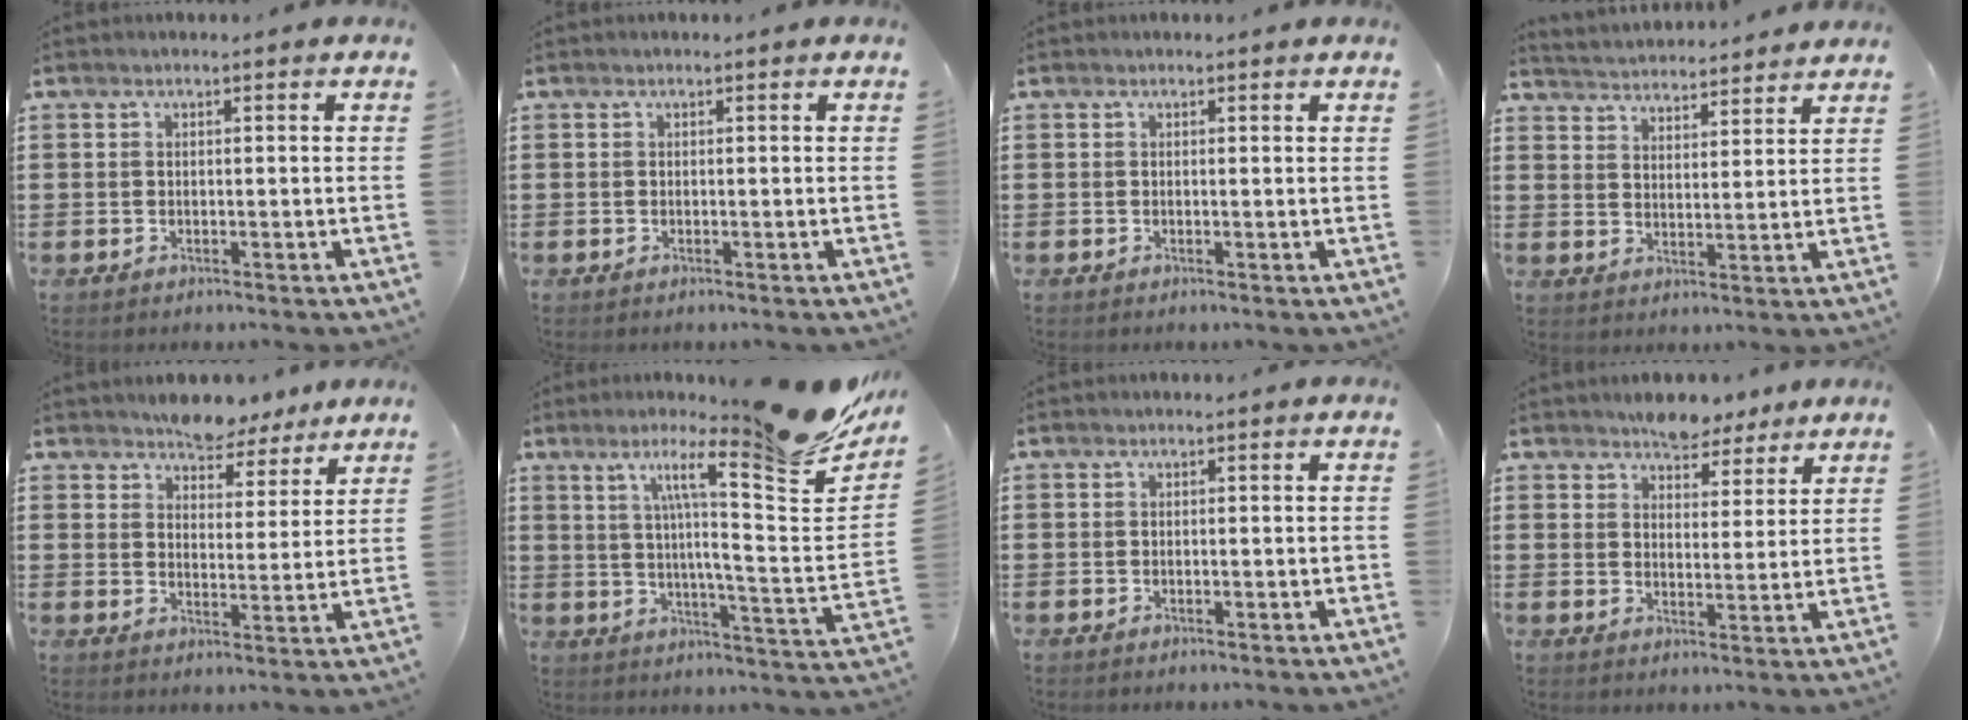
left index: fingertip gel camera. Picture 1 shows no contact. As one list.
[{"total": 0.0}, {"total": 0.0}, {"total": 3.7, "force": [3.6, 0.0, -0.9], "torque": [-0.004, -0.026, 0.060]}, {"total": 4.8, "force": [4.6, 1.1, -0.4], "torque": [-0.011, -0.016, 0.087]}, {"total": 15.6, "force": [10.4, 0.9, 11.6], "torque": [-0.197, -0.070, 0.153]}, {"total": 0.0}, {"total": 4.5, "force": [4.3, 1.5, 0.2], "torque": [-0.011, -0.011, 0.081]}]